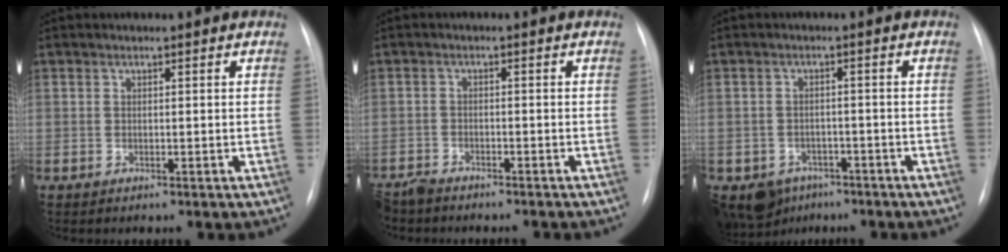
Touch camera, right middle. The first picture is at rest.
{"total": 5.9, "force": [-5.6, 1.3, 1.4], "torque": [-0.017, -0.013, -0.089]}
{"total": 6.4, "force": [-4.2, 4.7, 1.3], "torque": [-0.021, 0.009, -0.057]}